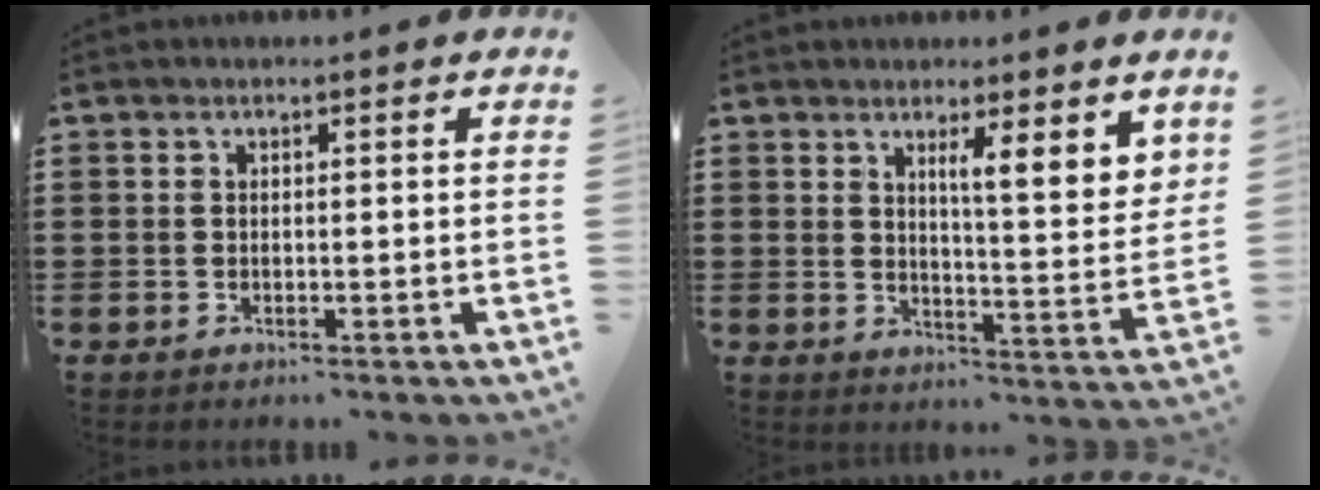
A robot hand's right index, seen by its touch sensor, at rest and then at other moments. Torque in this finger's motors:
{"motor_torque": [0.32, 0.39, 0.43, 0.03]}